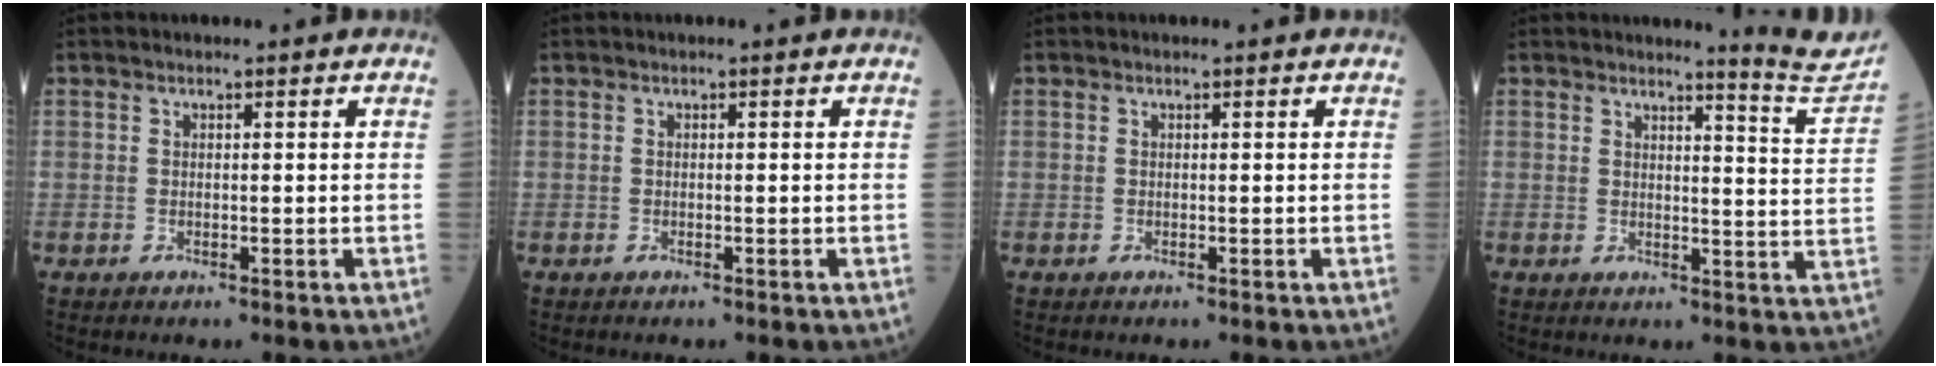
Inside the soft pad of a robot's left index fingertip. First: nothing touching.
{"total": 0.0}
{"total": 0.0}
{"total": 7.2, "force": [6.9, -2.0, 0.4], "torque": [-0.025, -0.076, 0.076]}